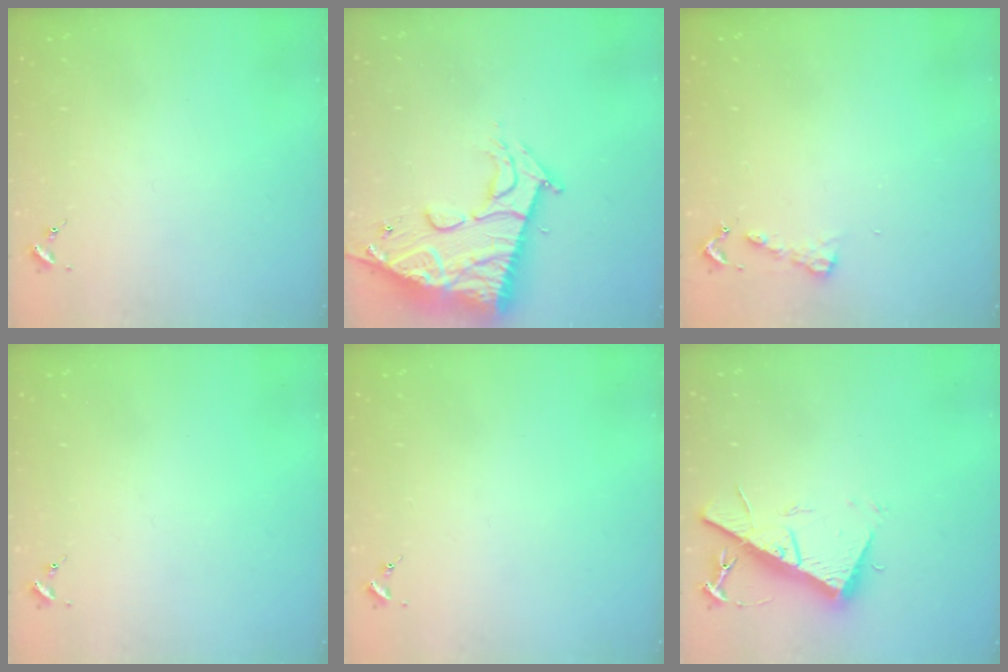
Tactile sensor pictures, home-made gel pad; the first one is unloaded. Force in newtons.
{"total": 18.9, "press": 18.8, "slide": 1.8}
{"total": 4.6, "press": 4.6, "slide": 0.4}
{"total": 0.0}
{"total": 0.0}
{"total": 14.6, "press": 14.6, "slide": 0.4}